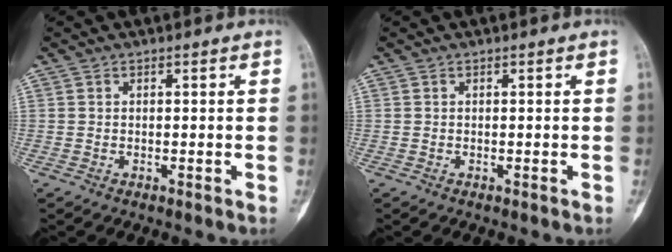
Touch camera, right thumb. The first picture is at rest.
{"total": 0.0}